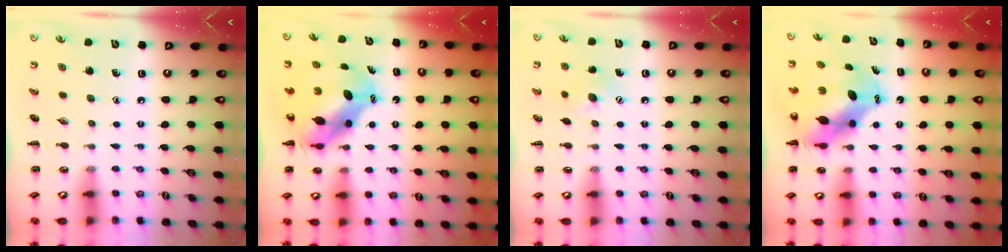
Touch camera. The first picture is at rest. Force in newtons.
{"total": 8.1, "press": 7.9, "slide": 2.0}
{"total": 6.2, "press": 6.0, "slide": 1.6}
{"total": 8.5, "press": 8.2, "slide": 1.9}